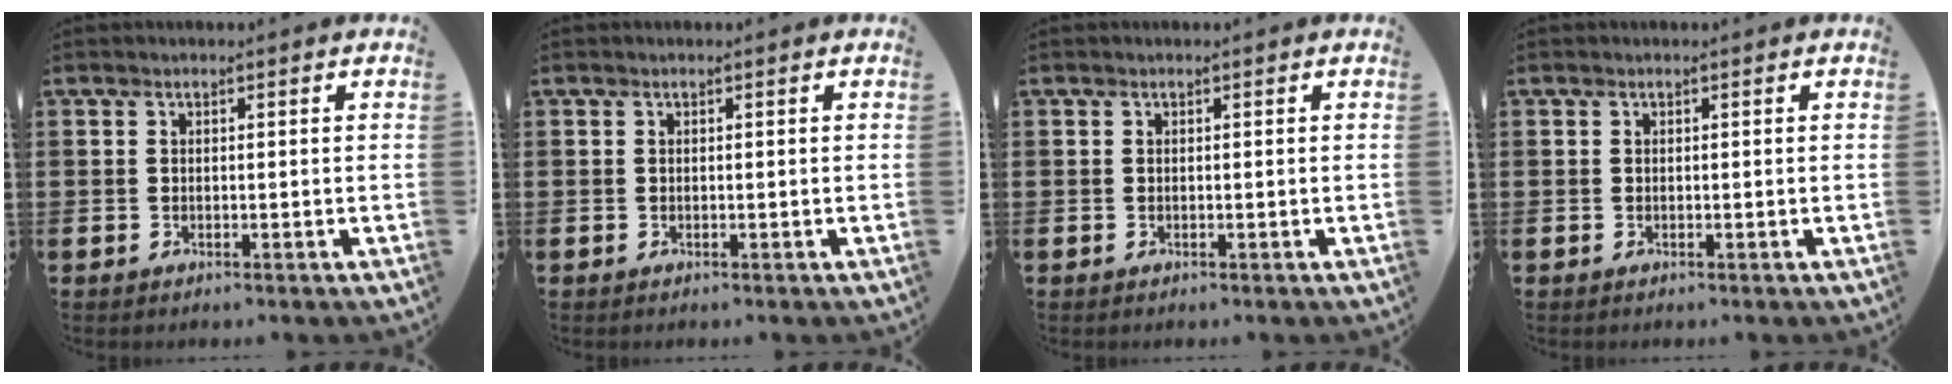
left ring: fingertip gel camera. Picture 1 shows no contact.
{"total": 0.0}
{"total": 0.0}
{"total": 0.0}